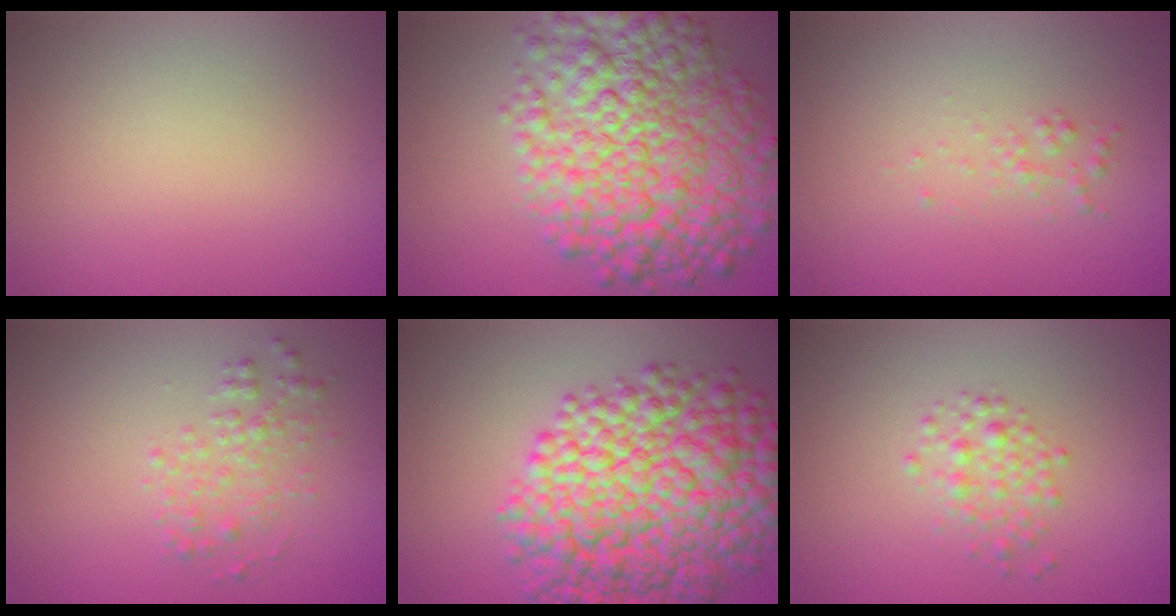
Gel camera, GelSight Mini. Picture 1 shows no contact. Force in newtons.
{"total": 11.5, "press": 11.5, "slide": 0.2}
{"total": 0.9, "press": 0.9, "slide": 0.0}
{"total": 2.0, "press": 2.0, "slide": 0.0}
{"total": 13.4, "press": 13.4, "slide": 0.2}
{"total": 2.0, "press": 2.0, "slide": 0.0}